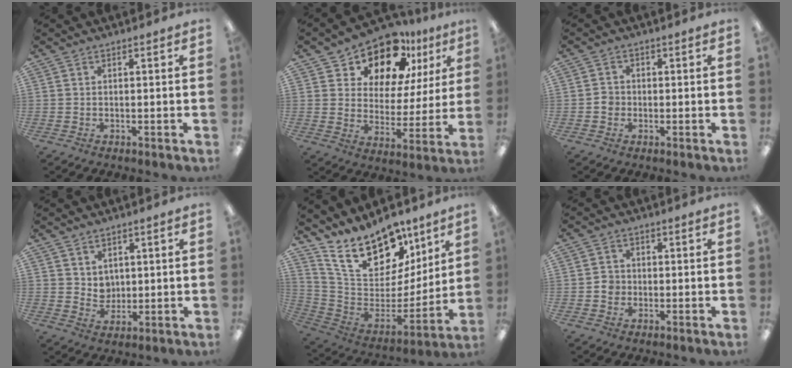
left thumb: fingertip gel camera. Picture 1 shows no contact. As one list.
[{"total": 14.2, "force": [11.5, 6.7, 5.0], "torque": [-0.093, -0.087, 0.207]}, {"total": 2.3, "force": [-0.5, 2.1, 0.8], "torque": [-0.014, 0.005, -0.011]}, {"total": 4.2, "force": [2.8, 3.2, 0.2], "torque": [-0.002, -0.014, 0.050]}, {"total": 19.7, "force": [14.4, 9.8, 9.2], "torque": [-0.158, -0.102, 0.261]}, {"total": 3.0, "force": [-0.5, 2.8, 1.0], "torque": [-0.010, 0.002, -0.012]}]